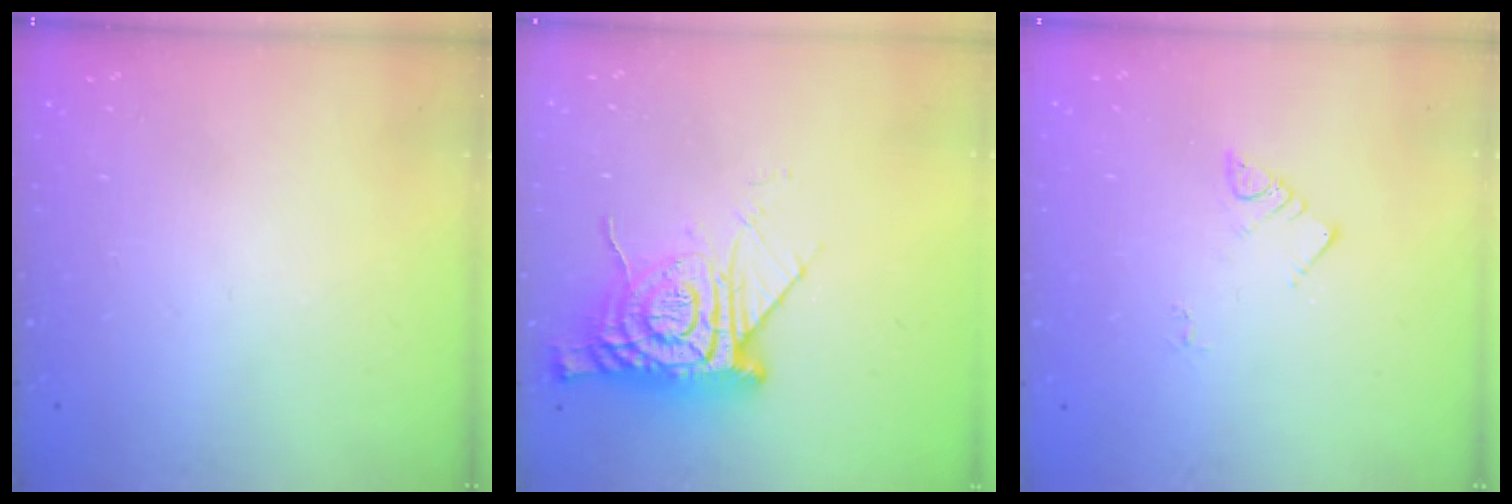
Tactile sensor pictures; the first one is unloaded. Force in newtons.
{"total": 15.5, "press": 15.4, "slide": 1.2}
{"total": 4.5, "press": 4.5, "slide": 0.4}